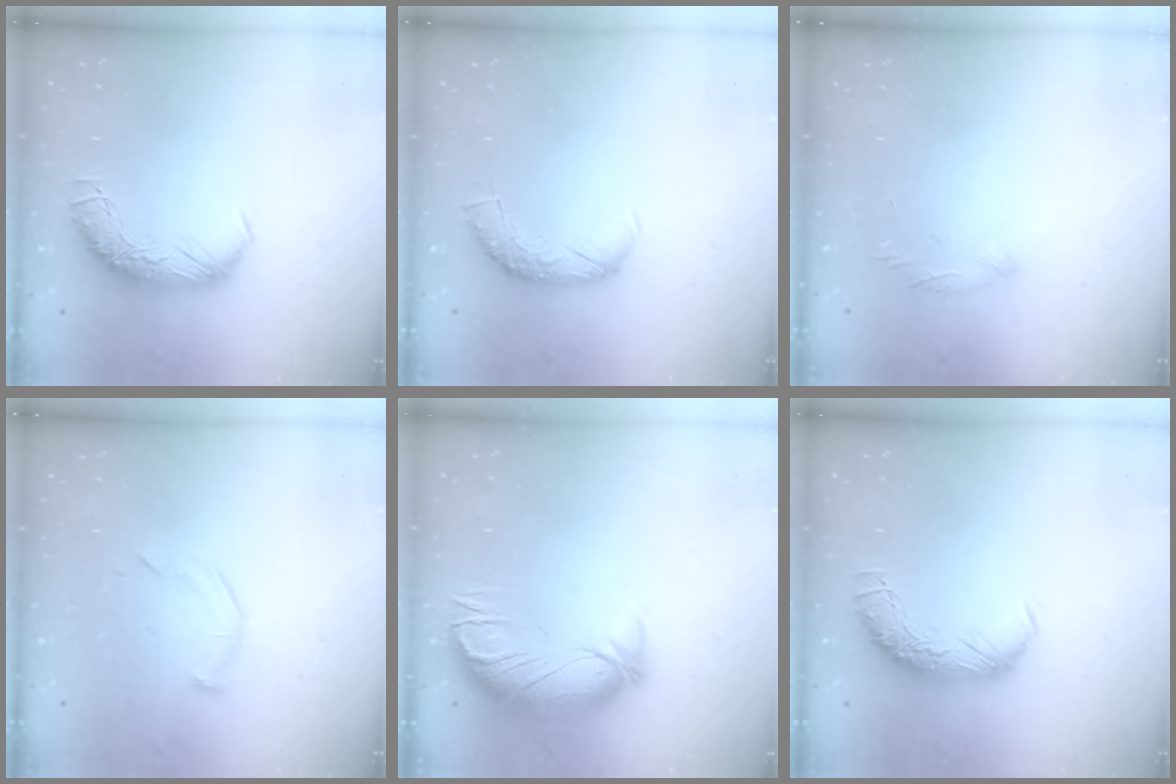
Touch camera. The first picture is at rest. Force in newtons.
{"total": 4.2, "press": 4.1, "slide": 1.2}
{"total": 6.2, "press": 6.1, "slide": 1.0}
{"total": 5.8, "press": 5.8, "slide": 0.9}
{"total": 2.5, "press": 1.3, "slide": 2.1}
{"total": 0.0}